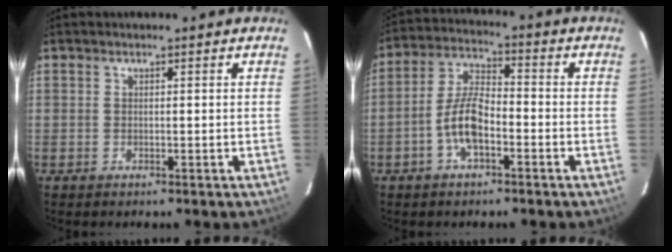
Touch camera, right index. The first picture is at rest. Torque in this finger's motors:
{"motor_torque": [1.54, -0.40, 0.86, 0.12]}